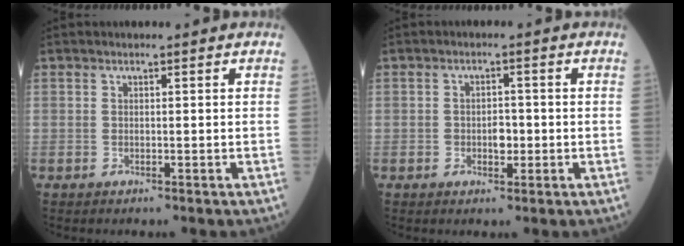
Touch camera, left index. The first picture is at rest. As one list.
[{"total": 2.5, "force": [-0.7, 1.5, 1.8], "torque": [-0.028, 0.000, -0.010]}]